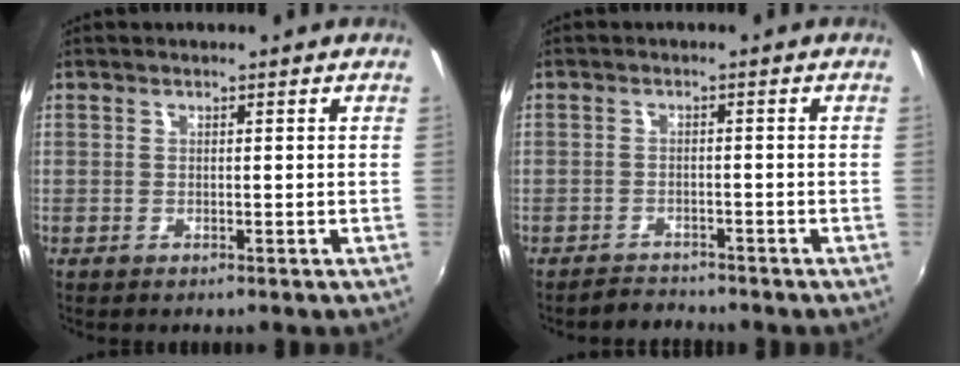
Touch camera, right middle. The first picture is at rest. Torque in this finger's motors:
{"motor_torque": [-0.06, -0.44, -0.25, -0.07]}